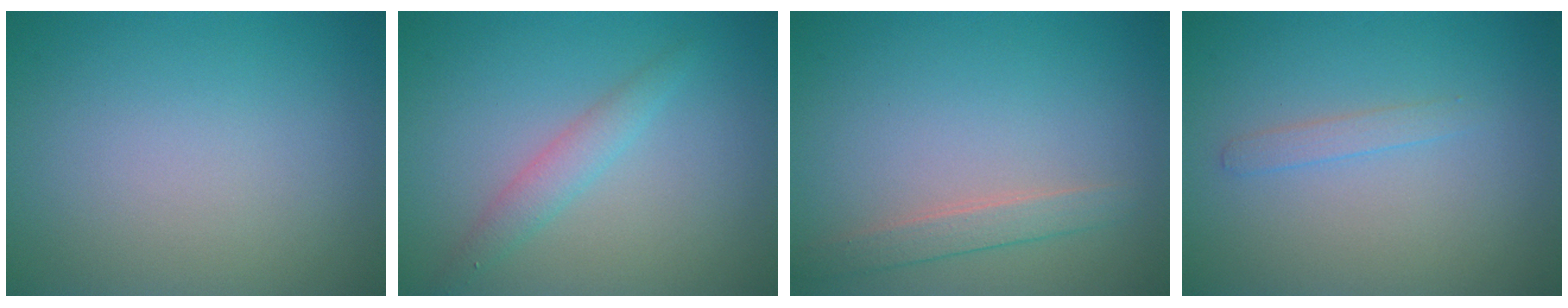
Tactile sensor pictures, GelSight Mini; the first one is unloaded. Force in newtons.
{"total": 1.9, "press": 1.9, "slide": 0.1}
{"total": 1.8, "press": 1.8, "slide": 0.1}
{"total": 1.0, "press": 1.0, "slide": 0.1}